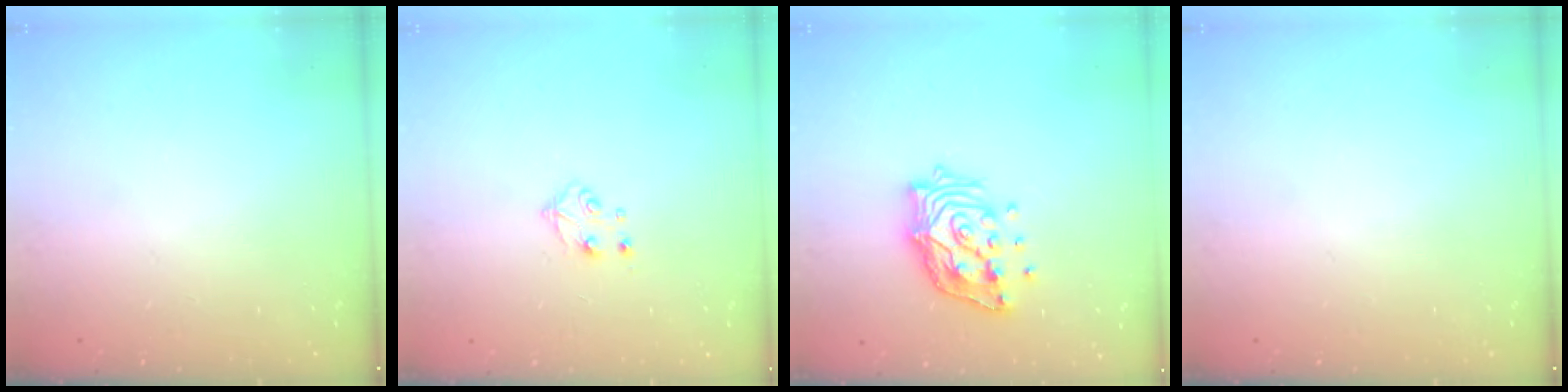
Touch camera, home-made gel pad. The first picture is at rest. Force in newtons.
{"total": 5.3, "press": 5.3, "slide": 0.3}
{"total": 14.8, "press": 14.7, "slide": 1.9}
{"total": 0.0}